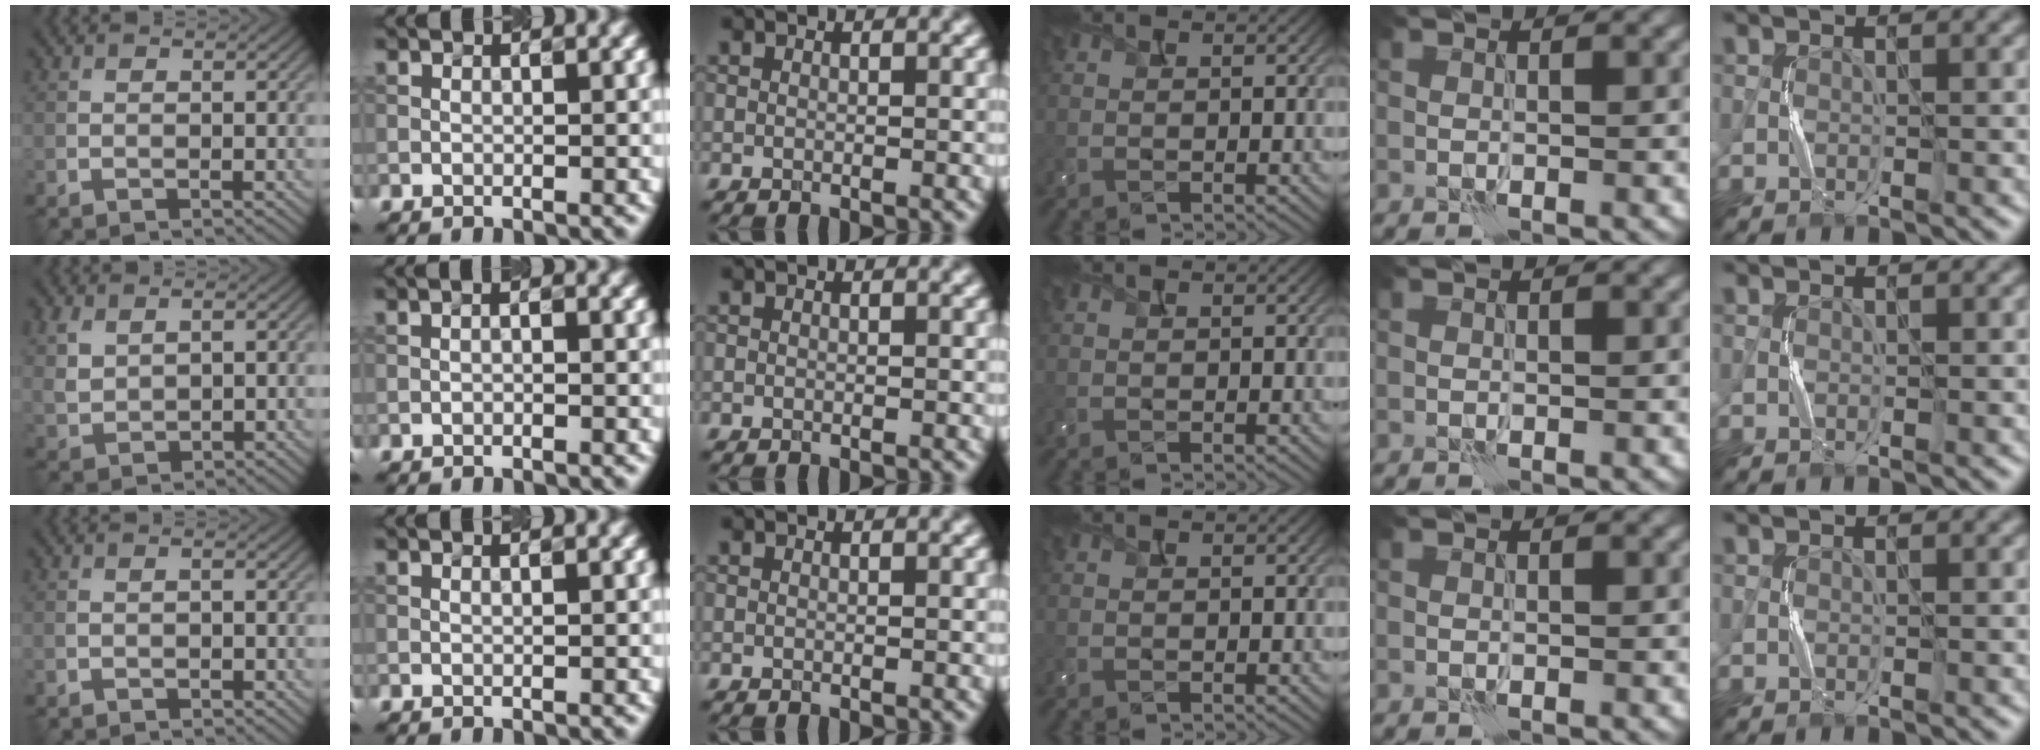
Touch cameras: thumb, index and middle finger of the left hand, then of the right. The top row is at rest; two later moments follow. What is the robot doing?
{"motion": "squeeze", "object": "bubble wrap"}